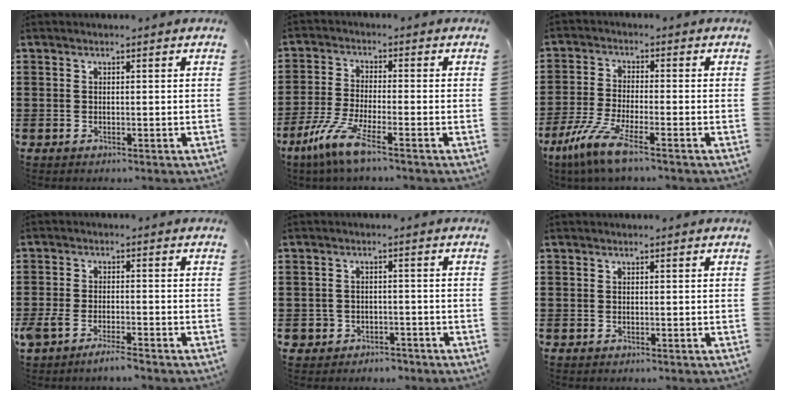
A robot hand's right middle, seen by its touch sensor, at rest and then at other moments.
{"total": 7.6, "force": [-4.6, 1.0, 6.0], "torque": [-0.143, -0.020, -0.092]}
{"total": 7.3, "force": [-4.7, 0.9, 5.5], "torque": [-0.137, -0.021, -0.096]}
{"total": 3.5, "force": [-2.9, 0.3, 1.9], "torque": [-0.054, -0.007, -0.061]}
{"total": 2.3, "force": [-2.0, 1.2, -0.2], "torque": [-0.006, 0.000, -0.046]}
{"total": 0.0}